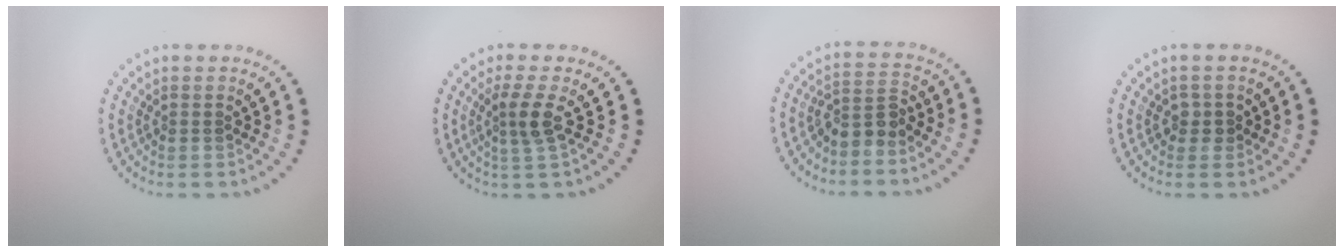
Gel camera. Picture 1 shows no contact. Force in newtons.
{"total": 2.3, "press": 1.8, "slide": 1.5}
{"total": 2.6, "press": 2.0, "slide": 1.7}
{"total": 0.9, "press": 0.8, "slide": 0.4}